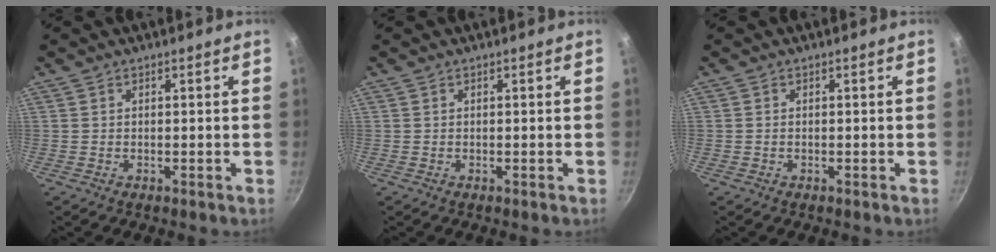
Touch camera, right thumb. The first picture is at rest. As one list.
[{"total": 0.0}, {"total": 0.0}]